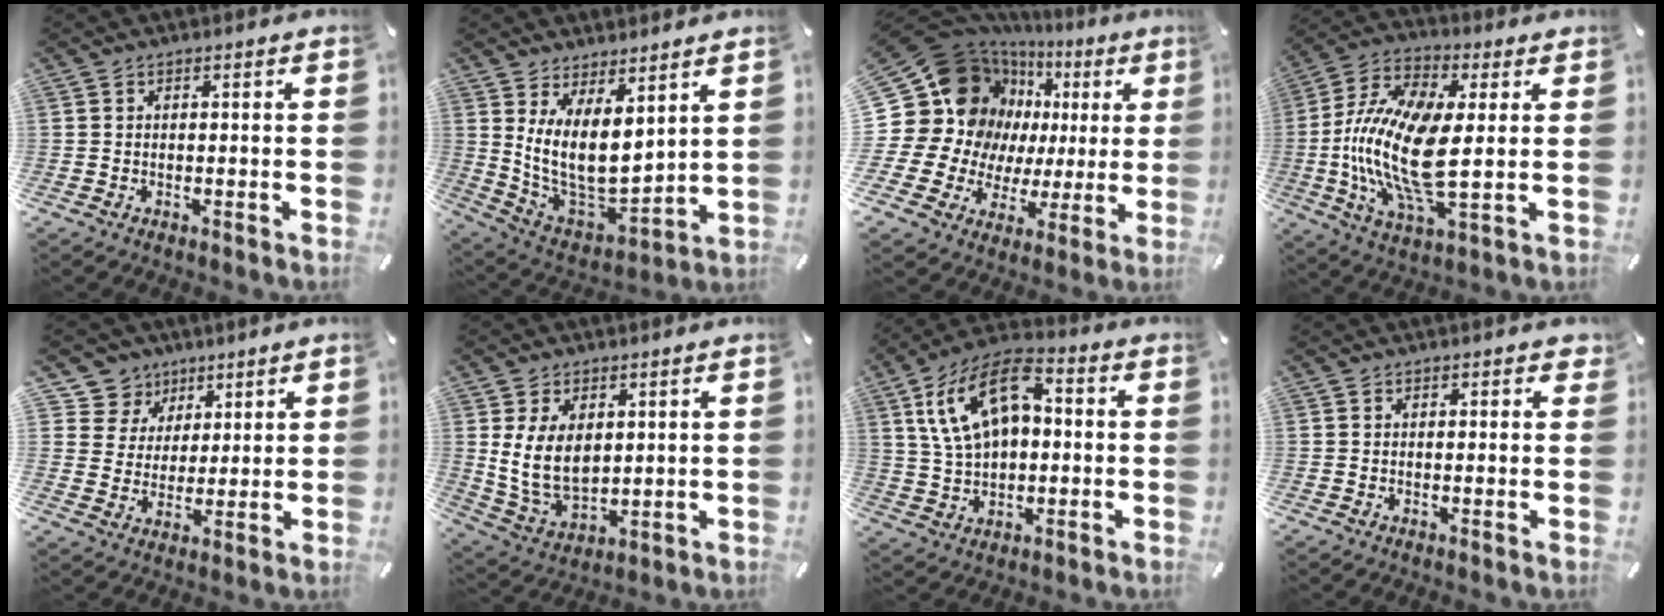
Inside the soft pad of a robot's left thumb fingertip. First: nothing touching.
{"total": 13.4, "force": [5.6, 7.3, 9.7], "torque": [-0.199, -0.066, 0.110]}
{"total": 20.7, "force": [5.0, 17.2, 10.4], "torque": [-0.193, -0.053, 0.113]}
{"total": 18.9, "force": [-0.3, 7.4, 17.3], "torque": [-0.381, -0.021, -0.006]}
{"total": 8.7, "force": [4.8, 7.3, -0.1], "torque": [-0.011, -0.044, 0.092]}
{"total": 10.8, "force": [2.3, 7.6, 7.3], "torque": [-0.167, -0.008, 0.041]}
{"total": 15.5, "force": [4.7, 10.1, 10.8], "torque": [-0.232, 0.004, 0.084]}
{"total": 1.1, "force": [0.7, 0.7, 0.6], "torque": [0.004, -0.004, 0.009]}